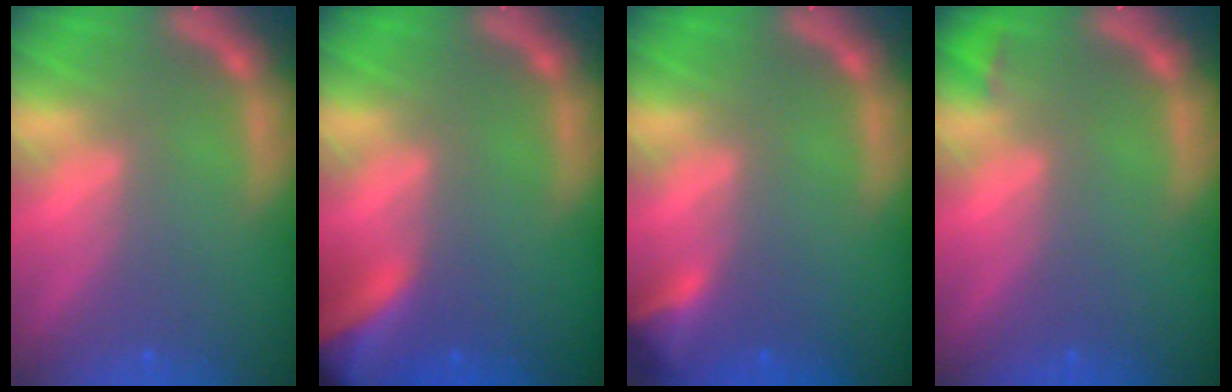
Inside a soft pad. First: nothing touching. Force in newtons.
{"total": 9.0}
{"total": 2.9}
{"total": 0.9}